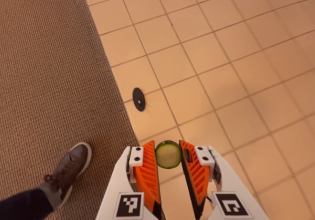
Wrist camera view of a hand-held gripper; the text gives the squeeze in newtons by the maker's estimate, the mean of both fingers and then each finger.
{"total": 6.8, "left": 6.6, "right": 7.0}